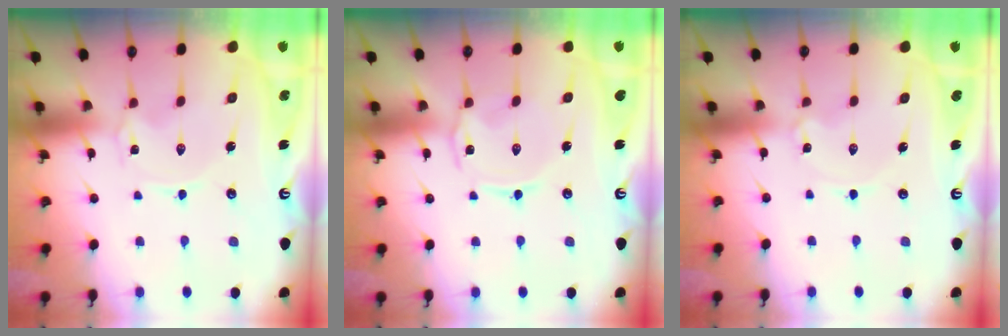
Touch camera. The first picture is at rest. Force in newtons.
{"total": 2.1, "press": 2.0, "slide": 0.6}
{"total": 1.2, "press": 1.2, "slide": 0.1}